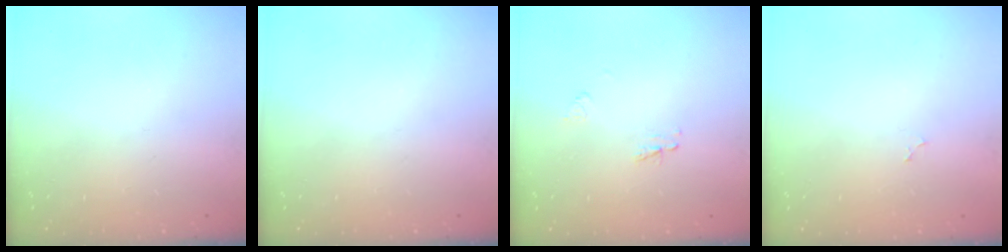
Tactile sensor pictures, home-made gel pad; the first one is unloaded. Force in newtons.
{"total": 0.0}
{"total": 2.3, "press": 2.2, "slide": 0.2}
{"total": 2.3, "press": 2.3, "slide": 0.2}